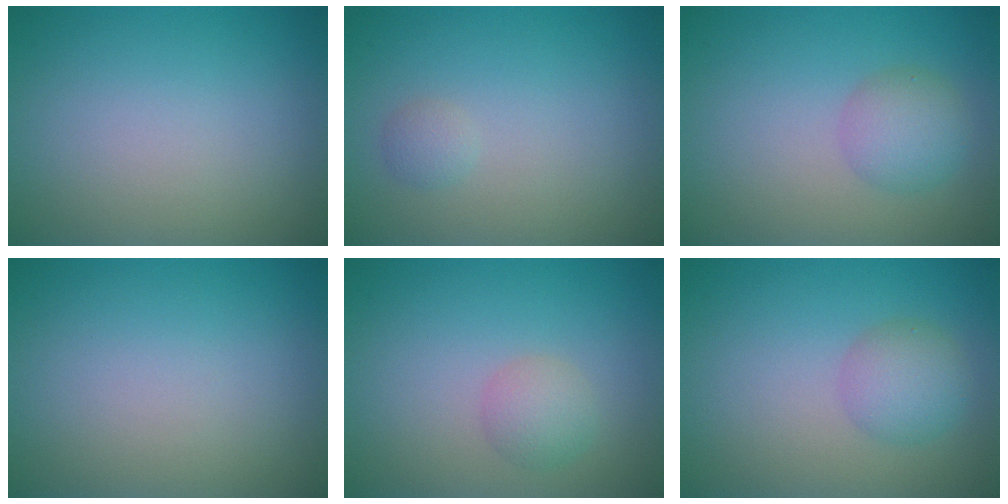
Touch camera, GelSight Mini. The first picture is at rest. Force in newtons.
{"total": 0.9, "press": 0.9, "slide": 0.0}
{"total": 2.8, "press": 2.8, "slide": 0.1}
{"total": 0.0}
{"total": 2.0, "press": 2.0, "slide": 0.0}
{"total": 2.8, "press": 2.8, "slide": 0.1}